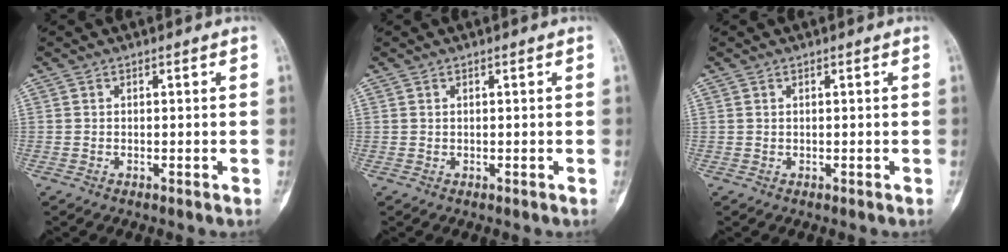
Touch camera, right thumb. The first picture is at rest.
{"total": 0.0}
{"total": 0.0}